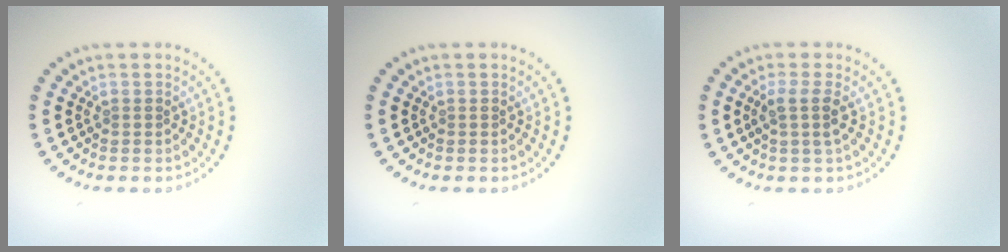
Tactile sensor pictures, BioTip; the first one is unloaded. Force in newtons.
{"total": 0.0}
{"total": 2.0, "press": 1.5, "slide": 1.2}